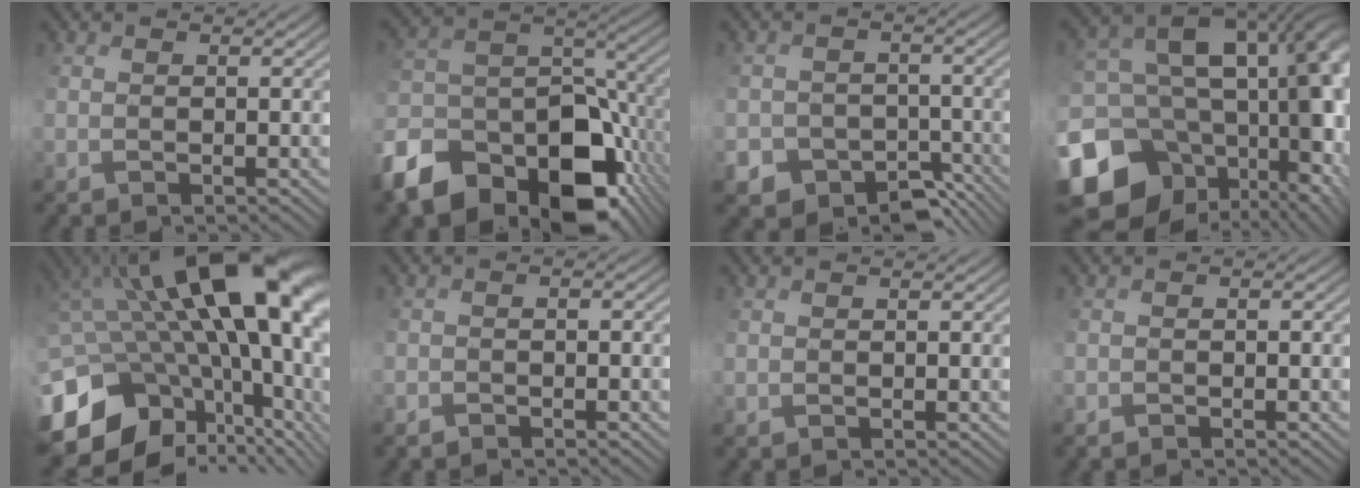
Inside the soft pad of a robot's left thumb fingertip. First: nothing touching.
{"total": 16.7, "force": [-8.5, 10.5, 9.8], "torque": [-0.231, -0.033, -0.129]}
{"total": 7.1, "force": [-4.5, 5.2, 1.7], "torque": [-0.042, -0.015, -0.072]}
{"total": 21.6, "force": [-2.9, 17.0, 13.0], "torque": [-0.229, -0.036, -0.054]}
{"total": 19.5, "force": [-0.7, 10.3, 16.5], "torque": [-0.283, -0.036, 0.022]}
{"total": 2.0, "force": [-1.8, 0.5, 0.7], "torque": [-0.006, 0.000, -0.034]}
{"total": 0.0}
{"total": 1.4, "force": [-1.3, 0.2, 0.4], "torque": [0.000, 0.000, -0.026]}